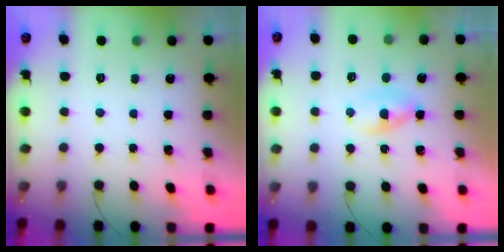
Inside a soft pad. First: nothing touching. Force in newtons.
{"total": 2.1, "press": 1.7, "slide": 1.2}